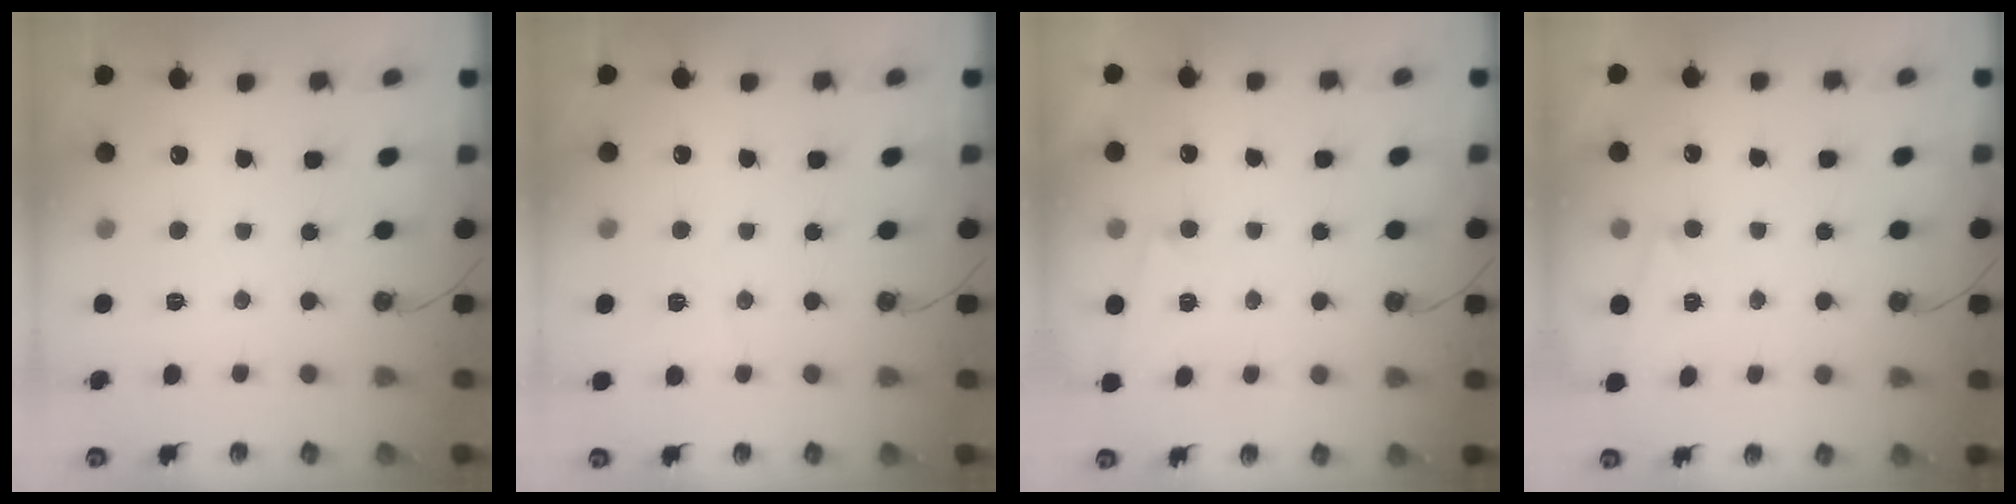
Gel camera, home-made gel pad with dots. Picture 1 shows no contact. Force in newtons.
{"total": 4.9, "press": 4.7, "slide": 1.1}
{"total": 2.1, "press": 2.1, "slide": 0.5}
{"total": 2.3, "press": 2.2, "slide": 0.9}